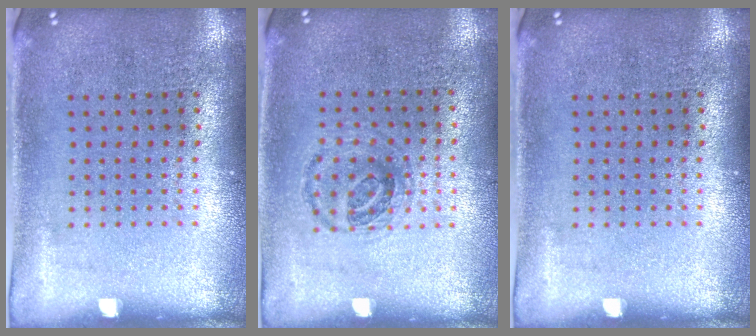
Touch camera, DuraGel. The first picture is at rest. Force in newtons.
{"total": 0.9, "press": 0.8, "slide": 0.3}
{"total": 0.0}